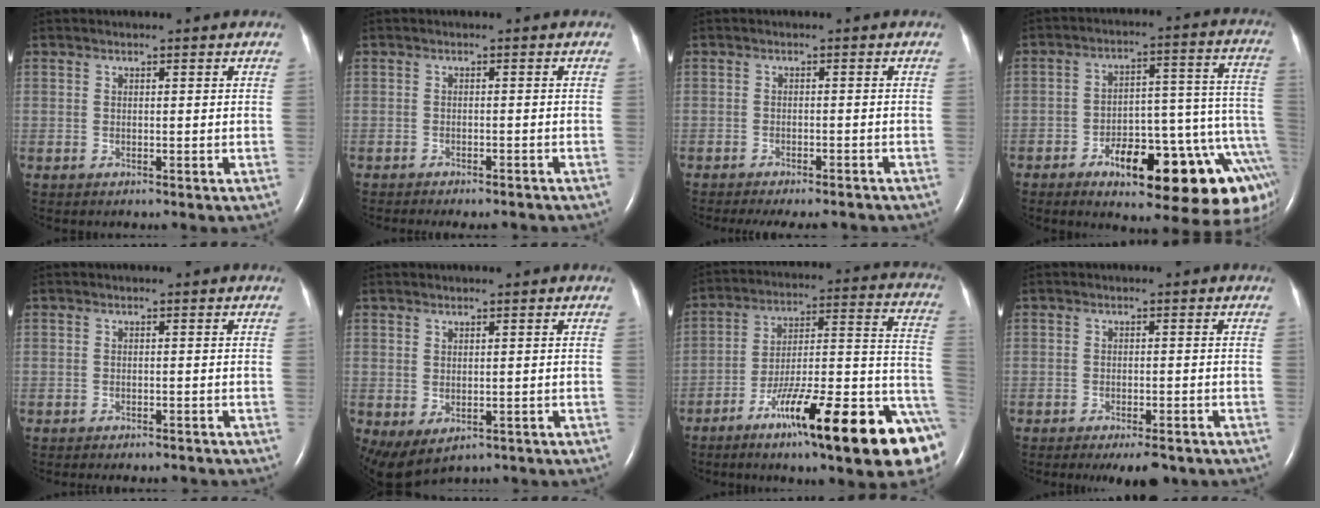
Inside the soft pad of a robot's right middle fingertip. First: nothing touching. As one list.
[{"total": 6.7, "force": [-6.0, 1.2, 2.6], "torque": [-0.025, -0.009, -0.073]}, {"total": 9.7, "force": [-8.8, 1.9, 3.8], "torque": [-0.049, -0.011, -0.107]}, {"total": 22.5, "force": [-11.2, 6.1, 18.5], "torque": [-0.144, 0.051, -0.148]}, {"total": 6.2, "force": [-5.7, 1.3, 2.1], "torque": [-0.020, -0.009, -0.066]}, {"total": 5.4, "force": [-2.5, 2.9, 3.8], "torque": [-0.063, -0.010, -0.025]}, {"total": 23.3, "force": [-12.3, 2.3, 19.7], "torque": [-0.189, 0.003, -0.191]}, {"total": 6.5, "force": [-5.1, 1.5, 3.6], "torque": [-0.038, -0.008, -0.071]}]